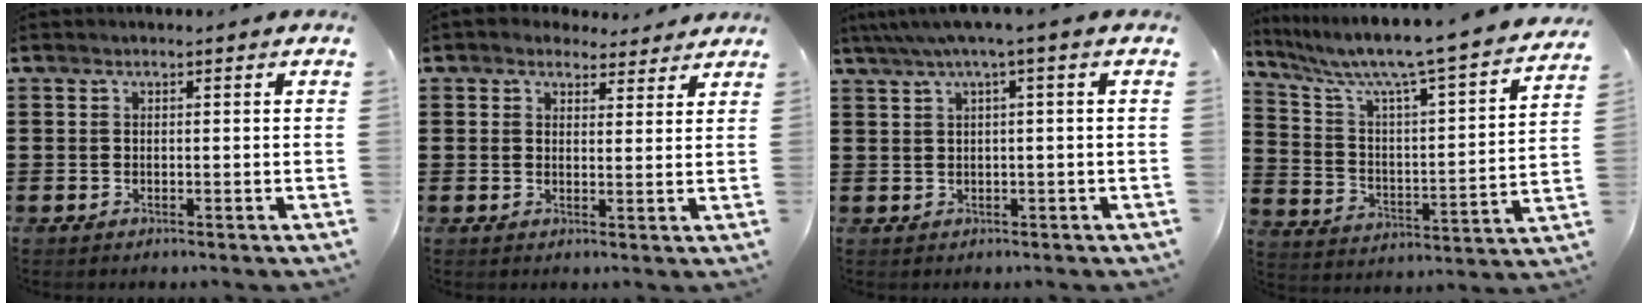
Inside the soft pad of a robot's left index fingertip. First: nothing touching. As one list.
[{"total": 3.0, "force": [2.6, 1.4, 0.5], "torque": [-0.010, -0.005, 0.048]}, {"total": 2.5, "force": [0.3, -0.2, 2.5], "torque": [-0.046, -0.003, 0.001]}, {"total": 7.4, "force": [6.3, 0.0, 3.8], "torque": [-0.104, -0.056, 0.095]}]